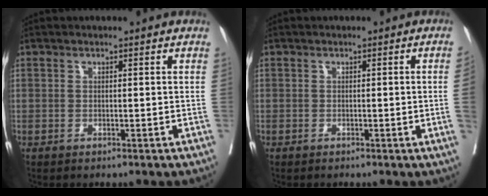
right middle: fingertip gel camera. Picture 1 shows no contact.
{"total": 1.8, "force": [-0.3, -0.8, 1.6], "torque": [-0.019, -0.002, -0.001]}